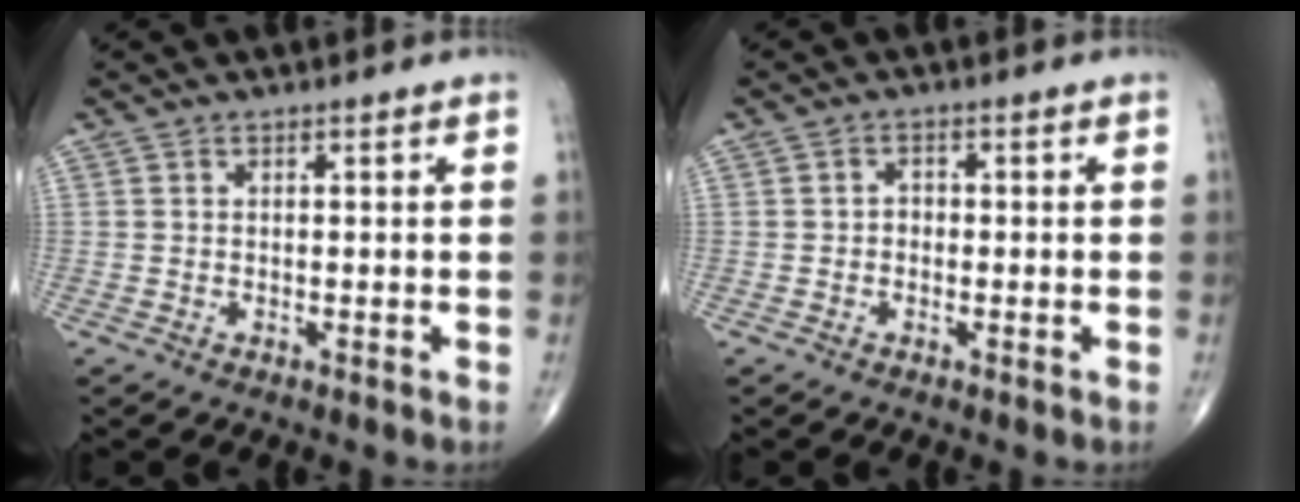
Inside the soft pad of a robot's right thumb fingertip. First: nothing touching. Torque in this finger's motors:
{"motor_torque": [0.00, 0.13, -0.06, -0.08, 0.01]}